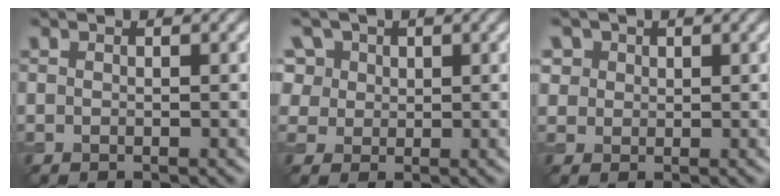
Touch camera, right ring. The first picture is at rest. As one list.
[{"total": 8.5, "force": [4.3, 6.3, 3.7], "torque": [-0.086, 0.023, 0.056]}, {"total": 3.1, "force": [1.6, 2.4, 1.0], "torque": [-0.034, 0.002, 0.033]}]